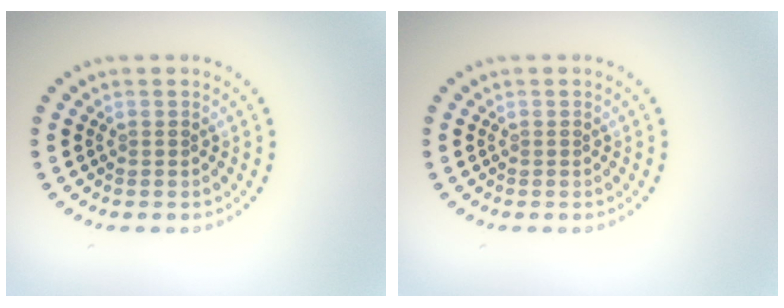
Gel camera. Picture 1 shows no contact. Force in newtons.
{"total": 0.0}